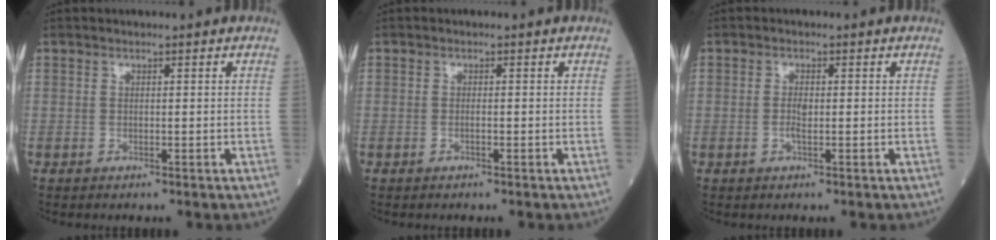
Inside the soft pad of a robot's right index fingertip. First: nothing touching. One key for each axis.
{"total": 0.5, "fx": -0.2, "fy": 0.1, "fz": 0.5, "tx": -0.010, "ty": 0.002, "tz": -0.001}
{"total": 1.5, "fx": -0.2, "fy": 0.4, "fz": 1.4, "tx": -0.031, "ty": 0.001, "tz": -0.001}